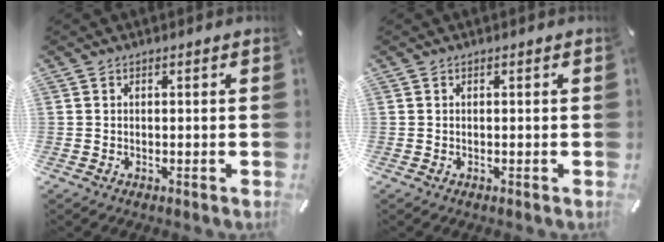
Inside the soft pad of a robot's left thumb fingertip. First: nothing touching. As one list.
[{"total": 0.0}]